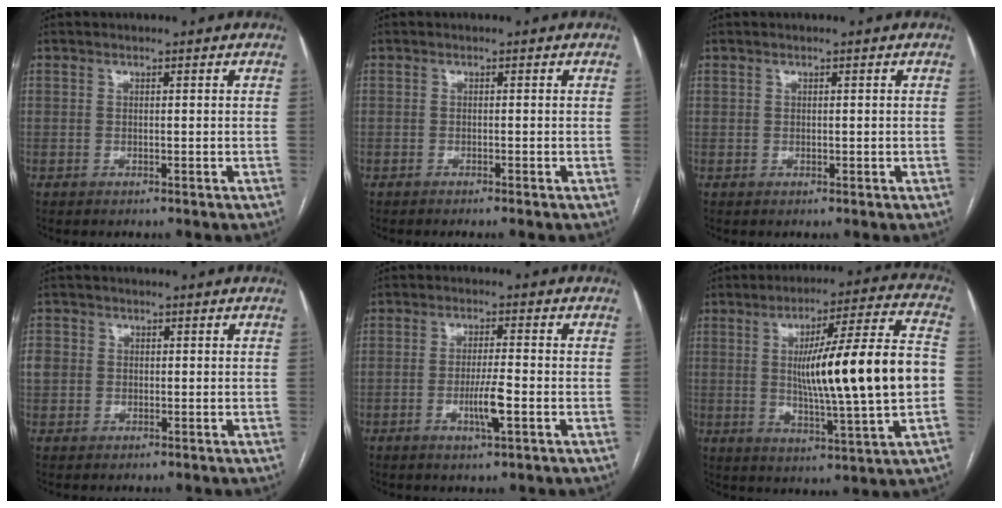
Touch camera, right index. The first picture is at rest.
{"total": 0.9, "force": [-0.7, -0.3, 0.5], "torque": [-0.010, 0.003, -0.012]}
{"total": 0.6, "force": [0.2, 0.4, 0.4], "torque": [-0.007, 0.000, 0.006]}
{"total": 4.0, "force": [0.3, 3.7, 1.4], "torque": [-0.038, 0.015, 0.011]}
{"total": 4.9, "force": [-1.6, 0.3, 4.7], "torque": [-0.087, -0.007, -0.028]}
{"total": 20.1, "force": [-0.1, 0.8, 20.1], "torque": [-0.312, 0.009, -0.006]}